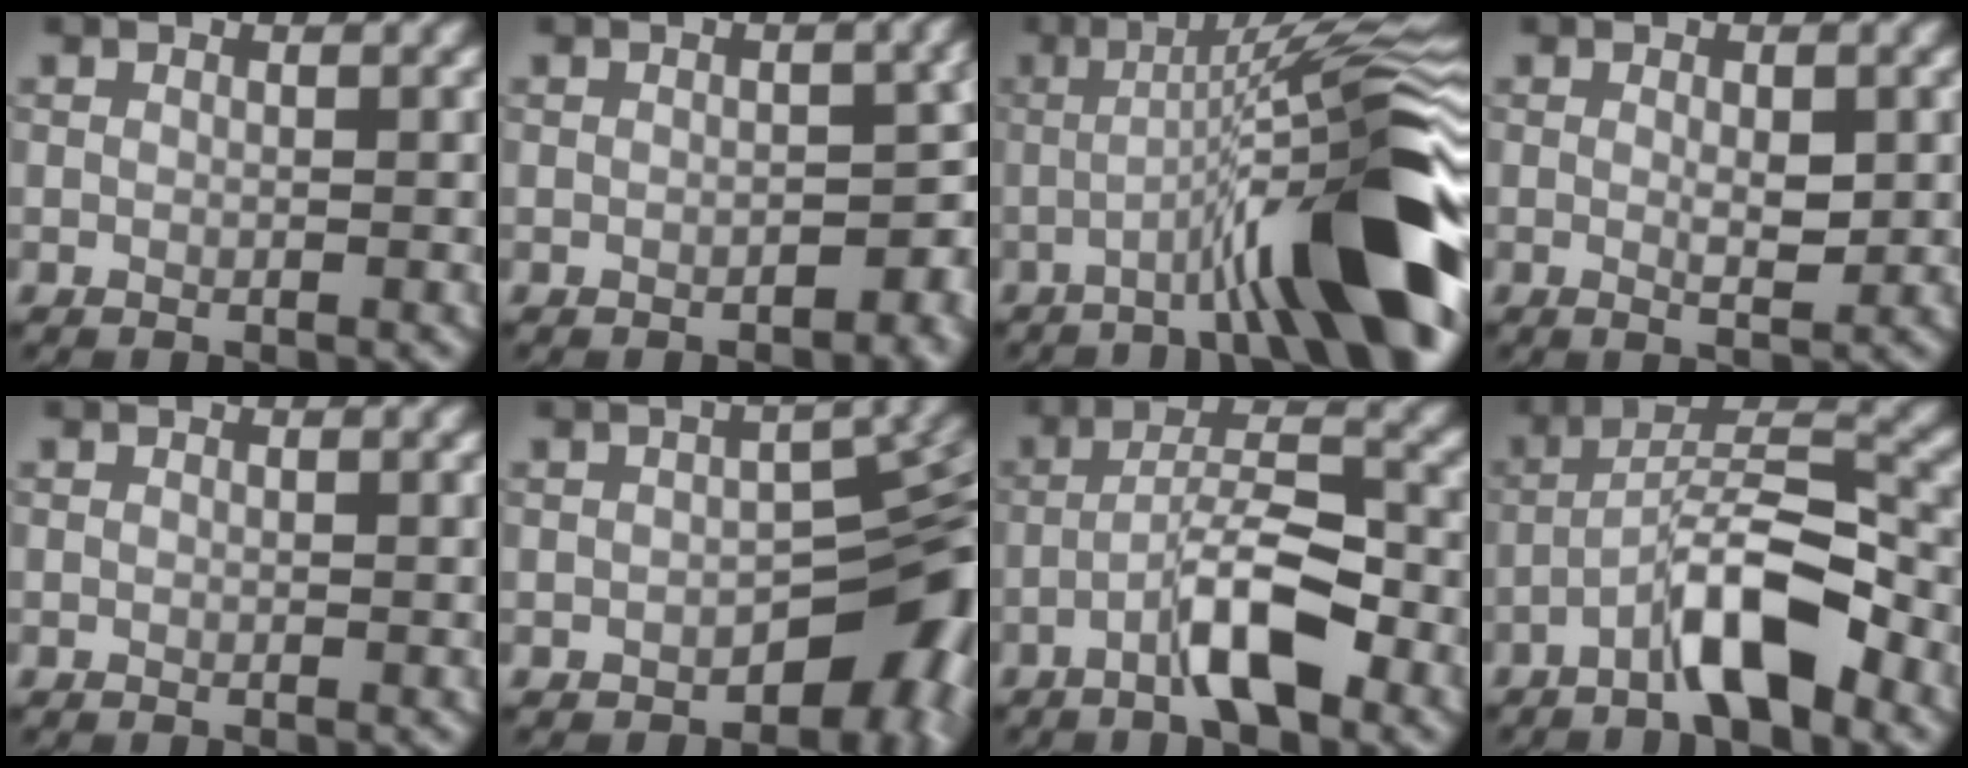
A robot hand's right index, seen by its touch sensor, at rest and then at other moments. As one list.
[{"total": 3.2, "force": [-1.2, 1.8, 2.4], "torque": [-0.016, -0.001, -0.013]}, {"total": 12.5, "force": [-3.7, 1.6, 11.8], "torque": [-0.152, 0.028, -0.064]}, {"total": 2.0, "force": [0.2, 0.6, 1.9], "torque": [-0.032, -0.003, 0.004]}, {"total": 0.0}, {"total": 11.9, "force": [-3.9, 7.0, 8.9], "torque": [-0.051, -0.017, -0.045]}, {"total": 5.9, "force": [-3.1, 1.3, 4.9], "torque": [-0.086, 0.016, -0.058]}, {"total": 7.2, "force": [-4.2, 1.7, 5.7], "torque": [-0.100, 0.021, -0.078]}]